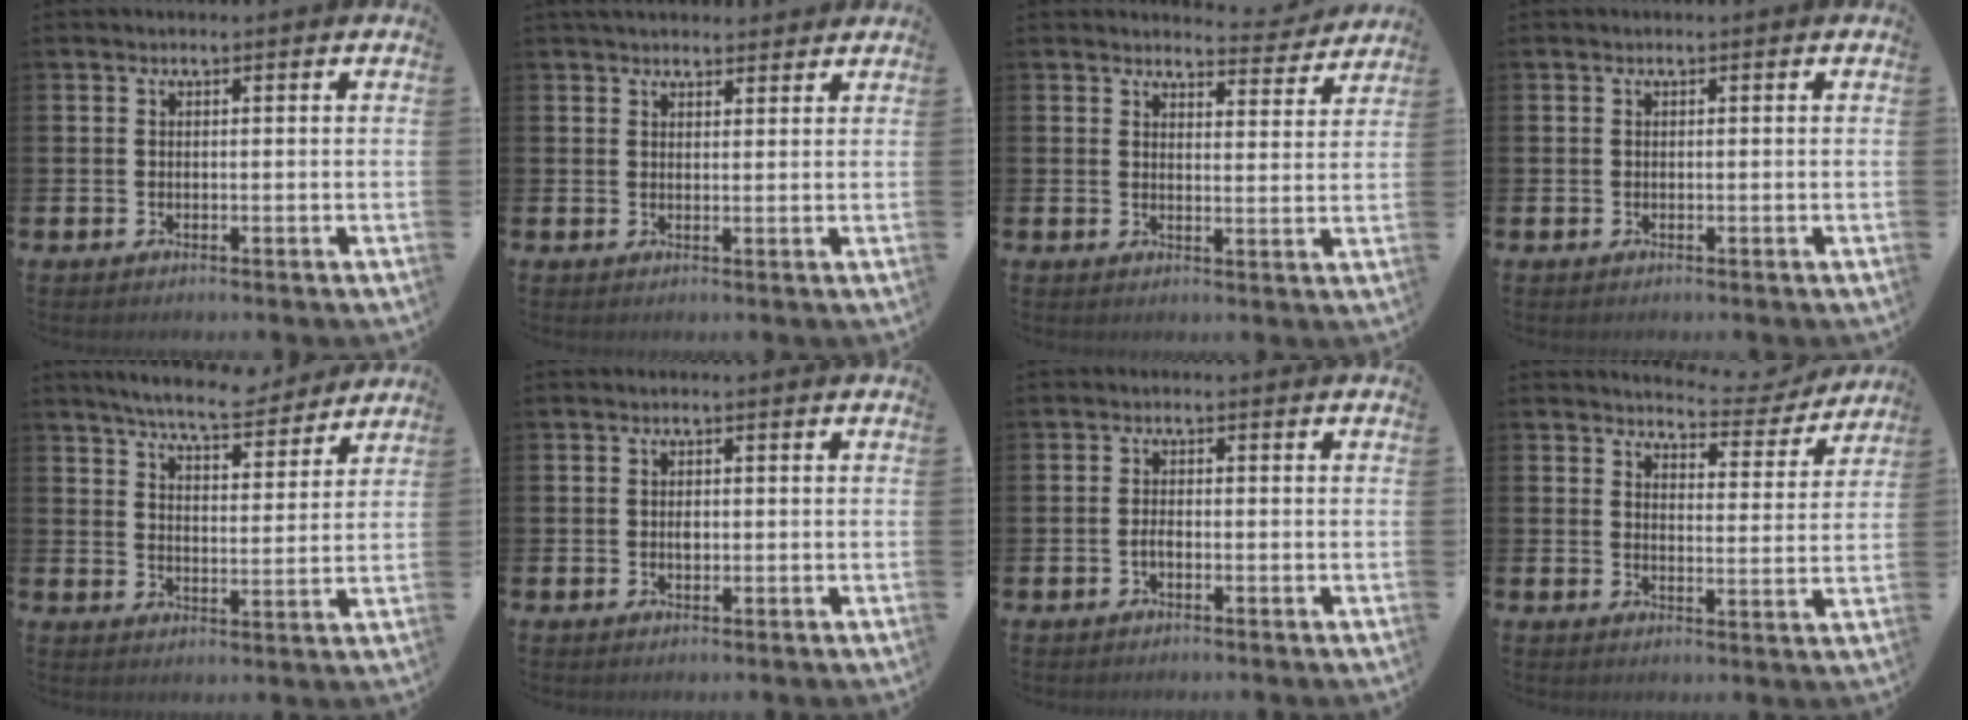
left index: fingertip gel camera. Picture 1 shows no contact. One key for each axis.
{"total": 3.0, "fx": 2.9, "fy": 0.9, "fz": 0.4, "tx": -0.005, "ty": -0.011, "tz": 0.052}
{"total": 4.2, "fx": 4.2, "fy": 0.7, "fz": 0.2, "tx": 0.001, "ty": -0.033, "tz": 0.072}
{"total": 0.0}
{"total": 7.3, "fx": 7.0, "fy": 0.7, "fz": 2.0, "tx": -0.048, "ty": -0.040, "tz": 0.123}
{"total": 1.1, "fx": 0.0, "fy": 0.8, "fz": 0.8, "tx": -0.006, "ty": 0.001, "tz": -0.003}
{"total": 1.3, "fx": -0.5, "fy": 0.5, "fz": 1.0, "tx": -0.017, "ty": 0.000, "tz": -0.011}
{"total": 5.0, "fx": 4.8, "fy": 1.2, "fz": 0.6, "tx": -0.021, "ty": -0.034, "tz": 0.082}